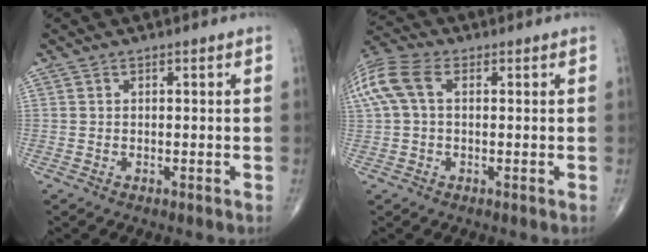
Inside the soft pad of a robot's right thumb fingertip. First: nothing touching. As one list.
[{"total": 10.2, "force": [2.1, 6.3, 7.8], "torque": [-0.194, 0.032, 0.040]}]